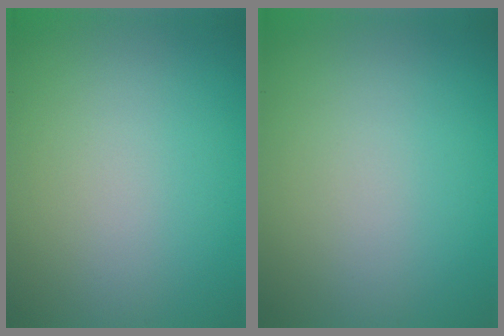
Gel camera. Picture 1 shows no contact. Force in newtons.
{"total": 0.0}